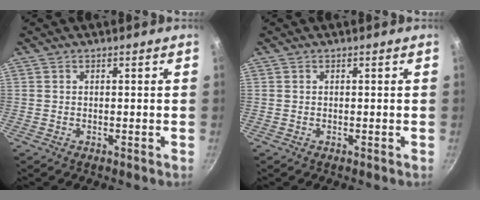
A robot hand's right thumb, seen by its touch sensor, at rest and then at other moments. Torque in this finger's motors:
{"motor_torque": [0.00, 0.00, 0.00, 0.00, 0.00]}